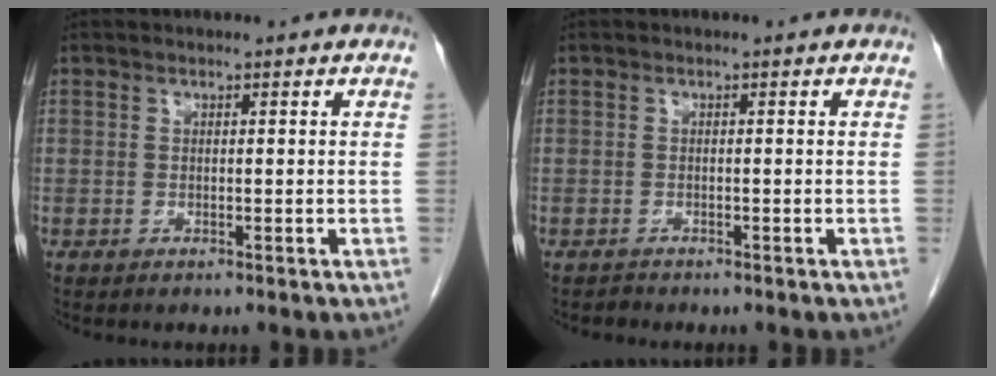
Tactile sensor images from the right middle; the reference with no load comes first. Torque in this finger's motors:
{"motor_torque": [-0.01, 0.18, 0.00, -0.01]}